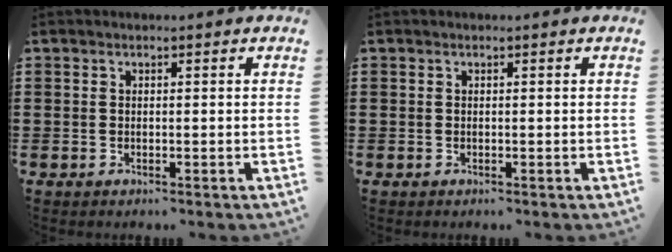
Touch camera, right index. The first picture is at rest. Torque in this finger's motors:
{"motor_torque": [-0.24, 0.91, 0.00, -0.01]}